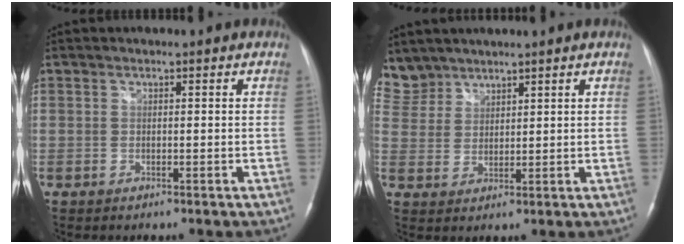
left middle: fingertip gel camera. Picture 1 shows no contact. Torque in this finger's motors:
{"motor_torque": [0.05, -0.04, -0.02, -0.01]}